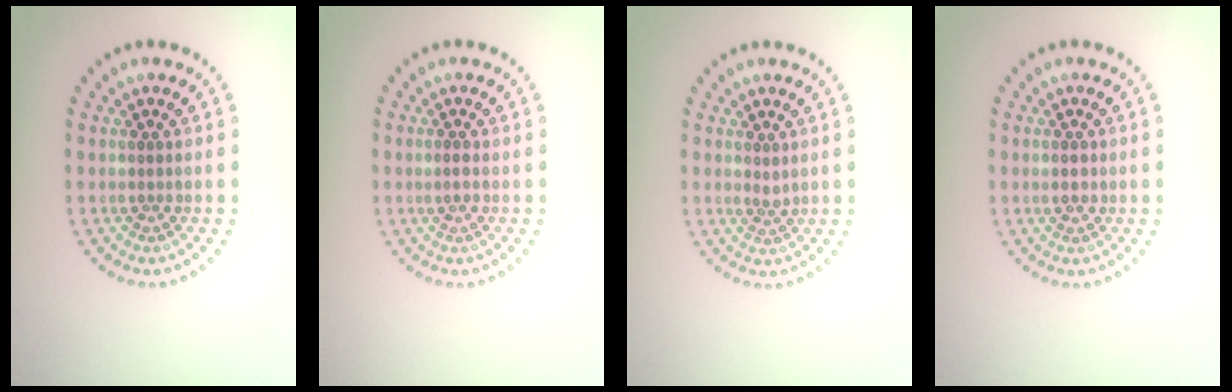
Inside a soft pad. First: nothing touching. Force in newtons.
{"total": 0.8, "press": 0.8, "slide": 0.1}
{"total": 0.9, "press": 0.7, "slide": 0.5}
{"total": 1.1, "press": 1.1, "slide": 0.2}